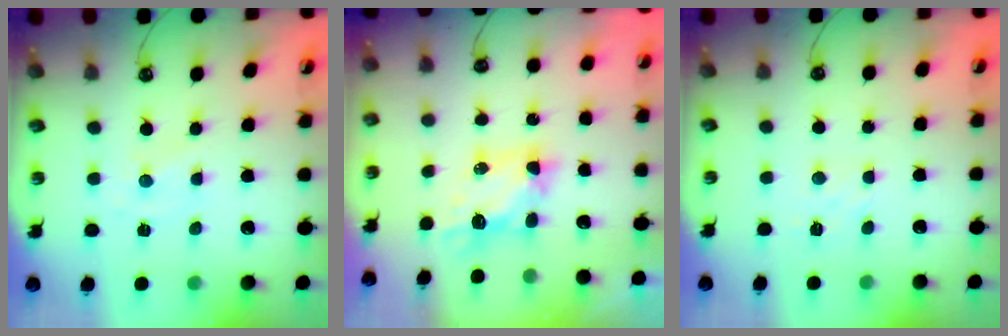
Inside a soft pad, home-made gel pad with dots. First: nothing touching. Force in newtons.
{"total": 5.8, "press": 5.8, "slide": 0.5}
{"total": 2.9, "press": 2.8, "slide": 0.5}